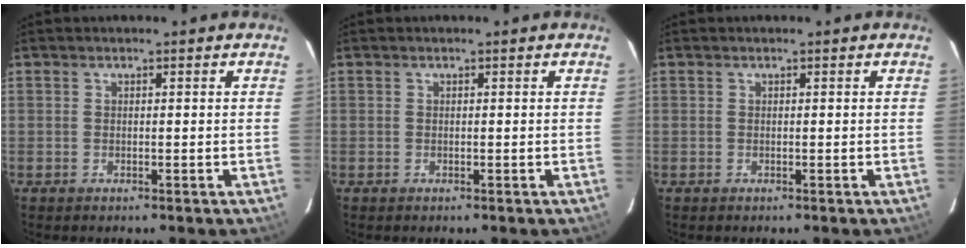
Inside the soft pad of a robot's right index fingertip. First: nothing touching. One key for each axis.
{"total": 0.0}
{"total": 0.0}